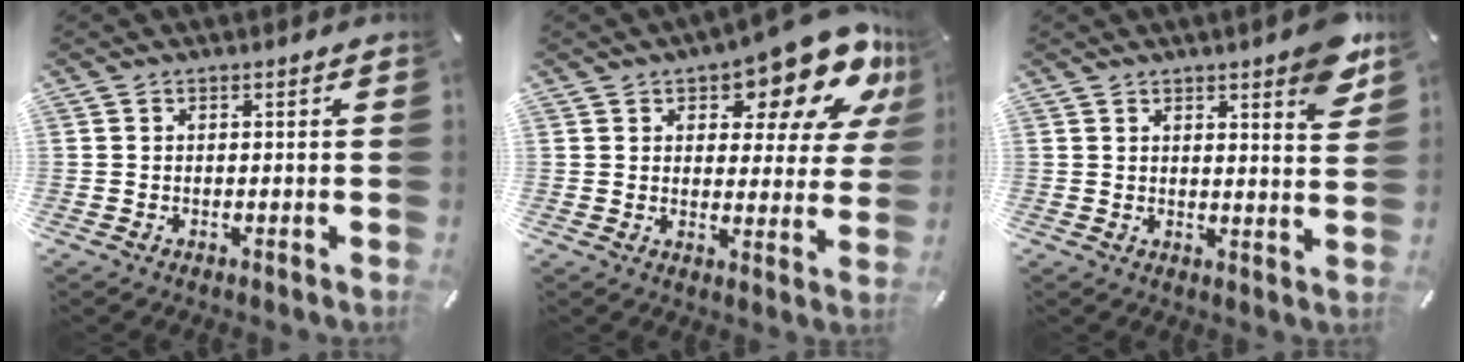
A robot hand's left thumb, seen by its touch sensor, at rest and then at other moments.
{"total": 15.2, "force": [10.5, 5.9, 9.3], "torque": [-0.112, -0.076, 0.172]}
{"total": 6.2, "force": [4.5, 1.4, 4.0], "torque": [-0.050, -0.030, 0.072]}